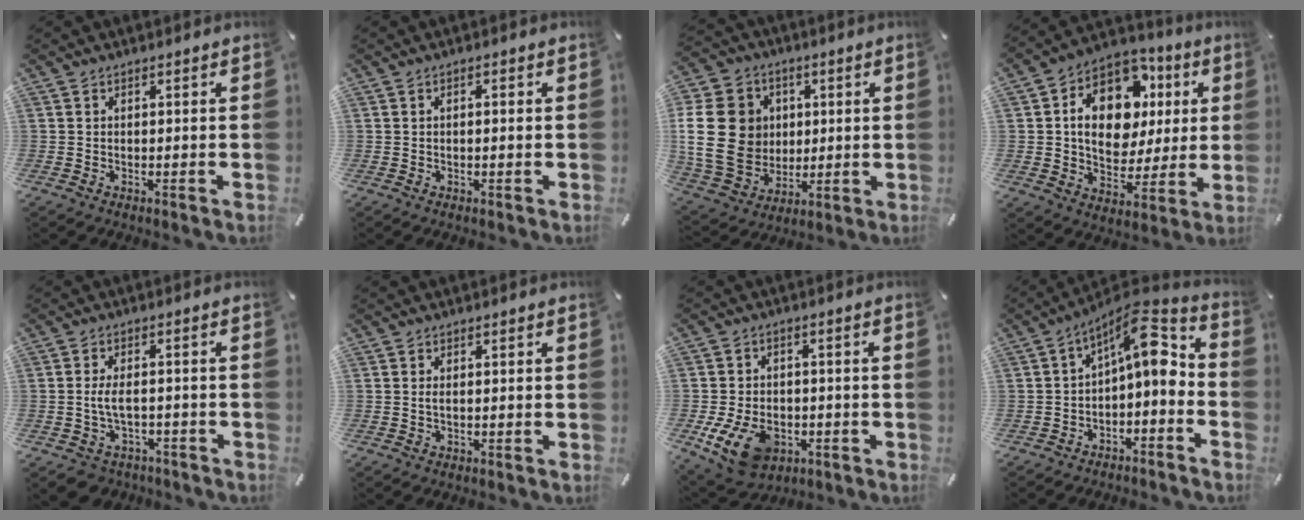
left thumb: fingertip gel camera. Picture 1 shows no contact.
{"total": 0.8, "force": [-0.1, 0.2, 0.8], "torque": [-0.013, 0.000, -0.001]}
{"total": 19.1, "force": [2.0, 16.3, 9.7], "torque": [-0.199, 0.003, 0.039]}
{"total": 16.1, "force": [4.1, 12.0, 9.9], "torque": [-0.168, -0.014, 0.074]}
{"total": 5.9, "force": [-1.7, 3.9, 4.1], "torque": [-0.090, 0.011, -0.035]}
{"total": 1.0, "force": [0.0, 0.4, 1.0], "torque": [-0.020, 0.001, -0.001]}
{"total": 11.7, "force": [-4.2, 8.4, 7.1], "torque": [-0.143, 0.013, -0.073]}
{"total": 10.7, "force": [3.4, 4.8, 8.9], "torque": [-0.125, -0.030, 0.052]}